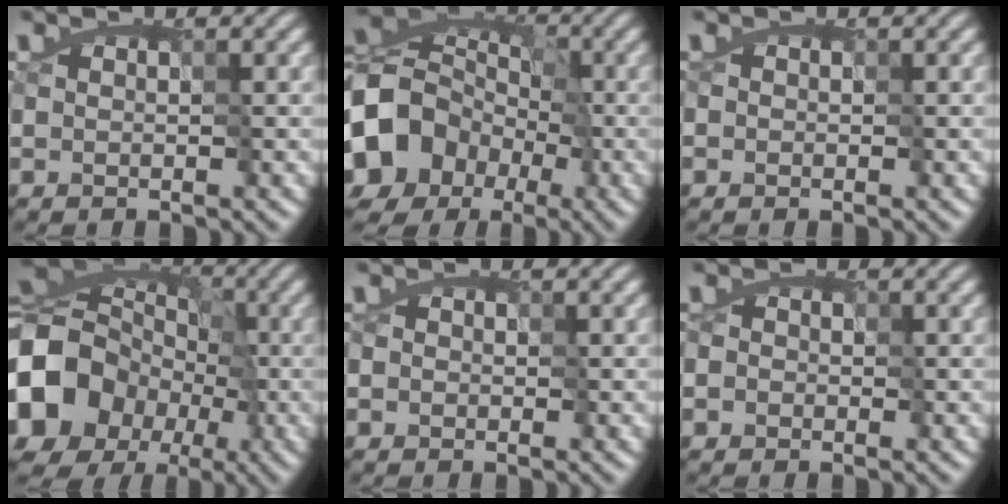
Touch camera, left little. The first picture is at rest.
{"total": 15.1, "force": [-6.1, 12.5, 5.9], "torque": [-0.129, -0.014, -0.135]}
{"total": 0.7, "force": [0.1, 0.6, 0.2], "torque": [-0.003, 0.003, 0.002]}
{"total": 17.8, "force": [-6.3, 14.8, 7.7], "torque": [-0.134, -0.013, -0.137]}
{"total": 2.1, "force": [0.2, 1.8, 0.9], "torque": [-0.015, 0.012, 0.006]}
{"total": 3.1, "force": [0.1, 2.8, 1.3], "torque": [-0.011, 0.018, -0.014]}